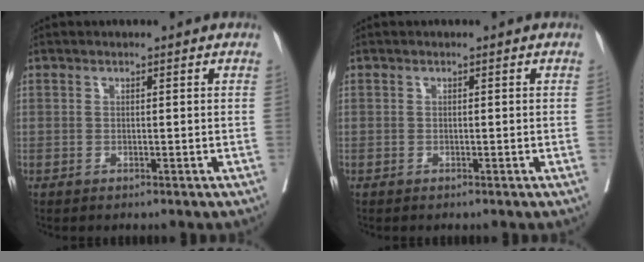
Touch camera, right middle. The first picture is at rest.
{"total": 0.0}